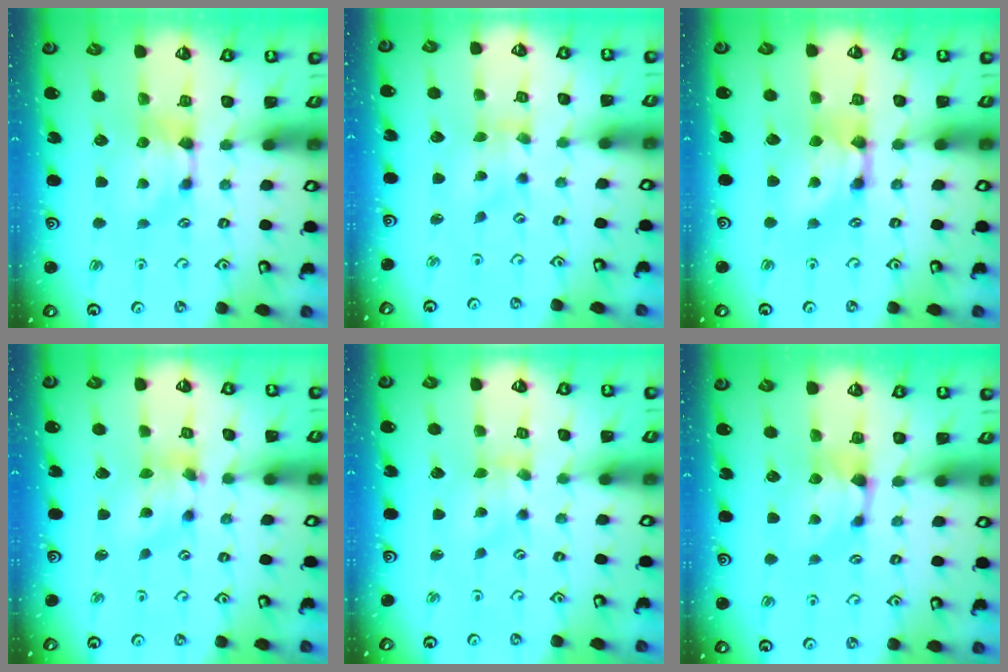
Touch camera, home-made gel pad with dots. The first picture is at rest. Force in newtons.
{"total": 2.7, "press": 2.4, "slide": 1.1}
{"total": 2.5, "press": 2.5, "slide": 0.2}
{"total": 5.0, "press": 4.6, "slide": 1.8}
{"total": 1.3, "press": 0.7, "slide": 1.1}
{"total": 1.0, "press": 0.3, "slide": 0.9}